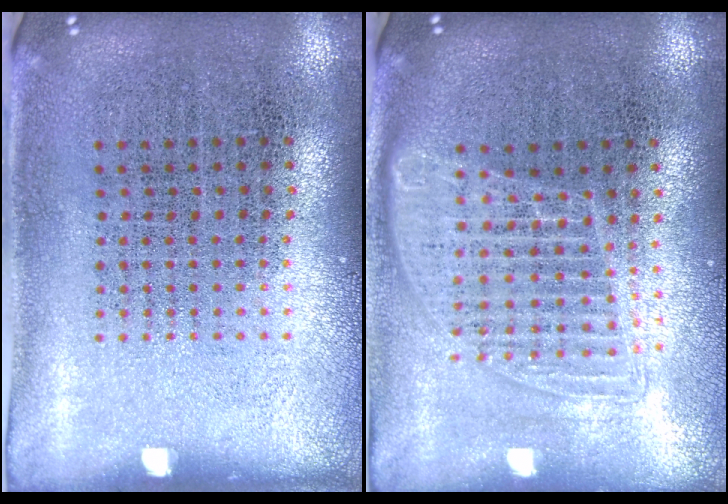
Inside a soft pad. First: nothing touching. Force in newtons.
{"total": 1.5, "press": 1.3, "slide": 0.7}